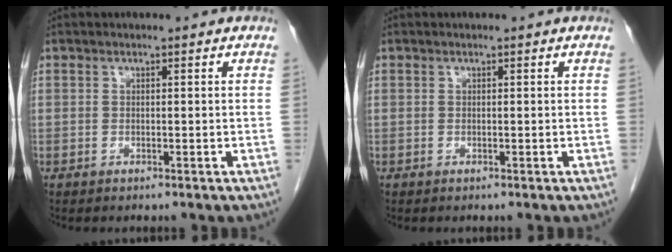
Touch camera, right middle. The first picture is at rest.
{"total": 0.0}